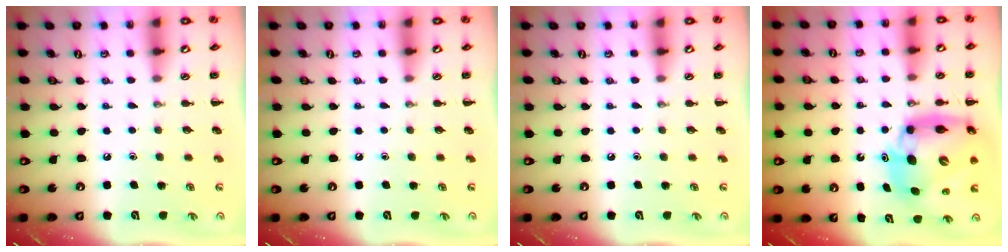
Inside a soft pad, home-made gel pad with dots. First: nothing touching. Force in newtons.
{"total": 0.0}
{"total": 0.0}
{"total": 14.0, "press": 13.4, "slide": 4.1}